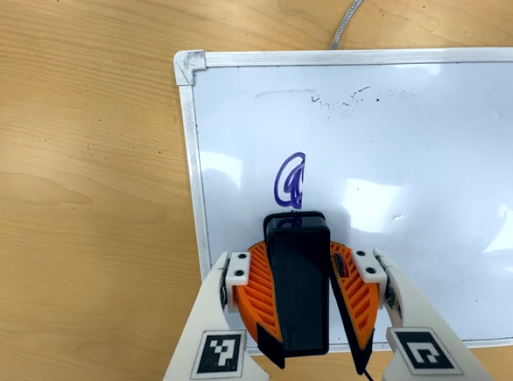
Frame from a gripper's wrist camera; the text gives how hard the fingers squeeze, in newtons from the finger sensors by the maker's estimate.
{"total": 10.7, "left": 10.9, "right": 10.5}